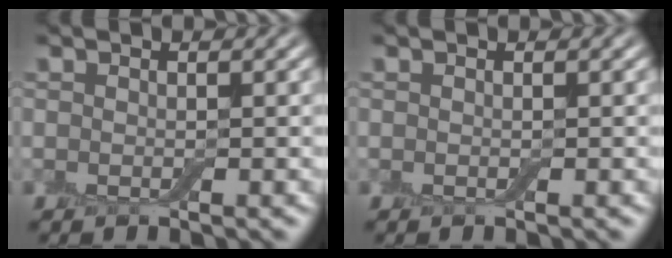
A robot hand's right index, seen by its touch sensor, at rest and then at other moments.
{"total": 0.0}